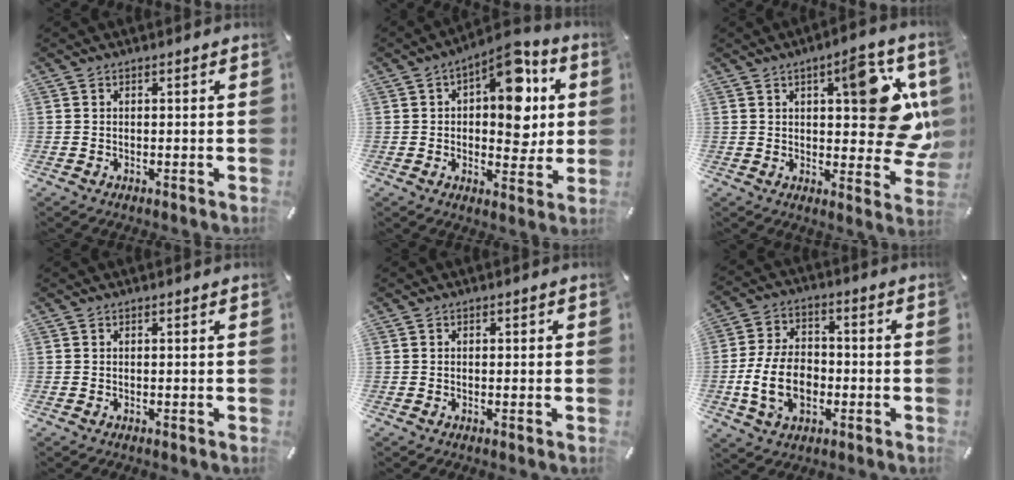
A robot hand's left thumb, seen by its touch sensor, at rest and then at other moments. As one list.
[{"total": 14.0, "force": [4.8, 8.3, 10.2], "torque": [-0.120, -0.037, 0.081]}, {"total": 18.2, "force": [5.8, 7.2, 15.7], "torque": [-0.177, -0.034, 0.086]}, {"total": 0.0}, {"total": 0.7, "force": [-0.1, 0.5, 0.5], "torque": [-0.010, 0.002, -0.003]}, {"total": 12.8, "force": [-3.0, 9.0, 8.7], "torque": [-0.197, 0.009, -0.050]}]